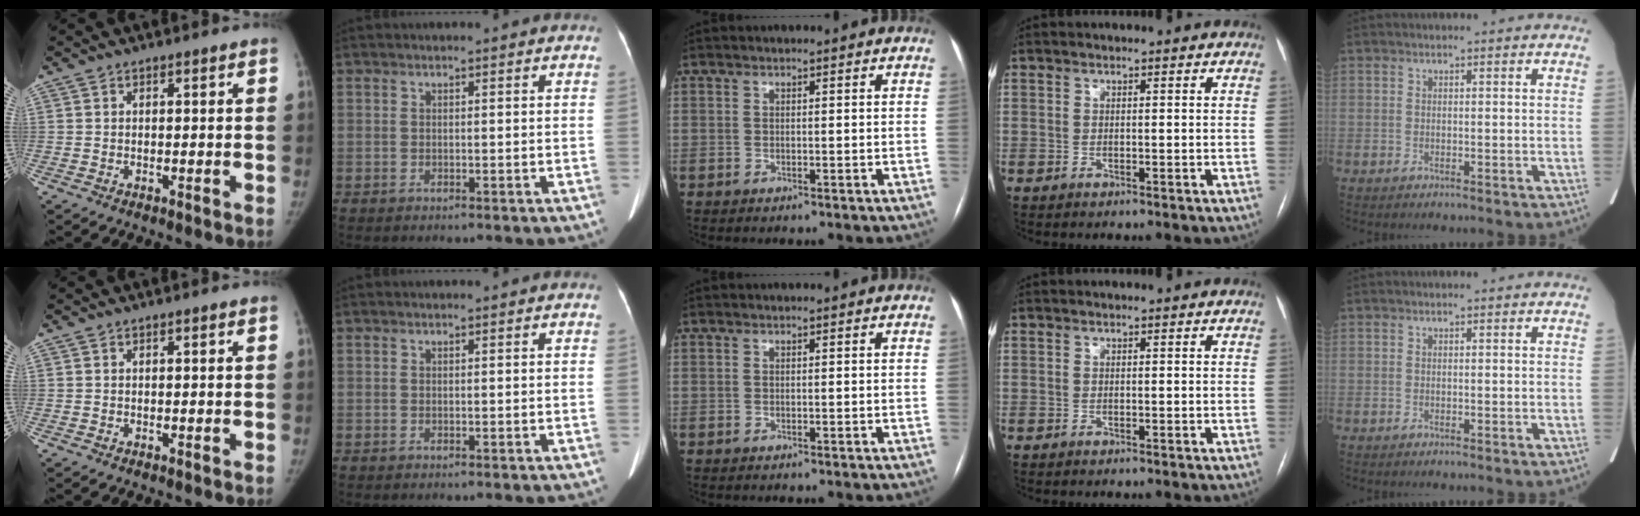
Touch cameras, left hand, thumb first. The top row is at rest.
{}